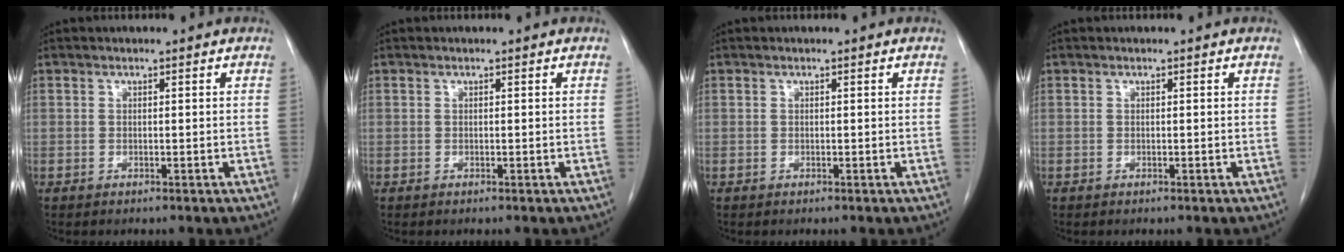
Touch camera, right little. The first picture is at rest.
{"total": 0.0}
{"total": 0.0}
{"total": 0.0}